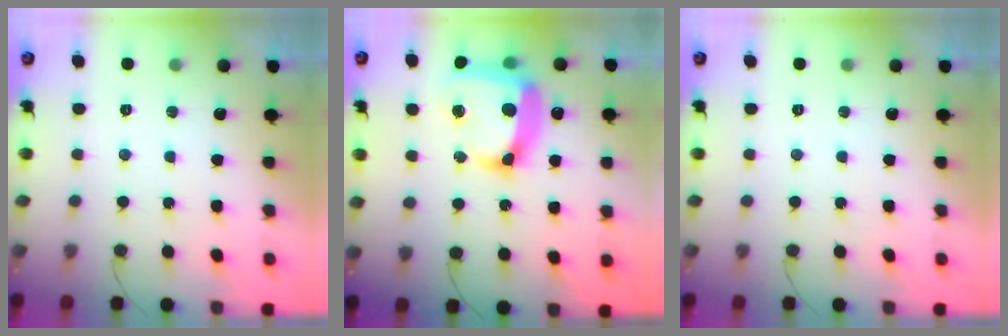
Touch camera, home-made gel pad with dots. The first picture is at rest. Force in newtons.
{"total": 18.1, "press": 18.0, "slide": 1.6}
{"total": 0.0}